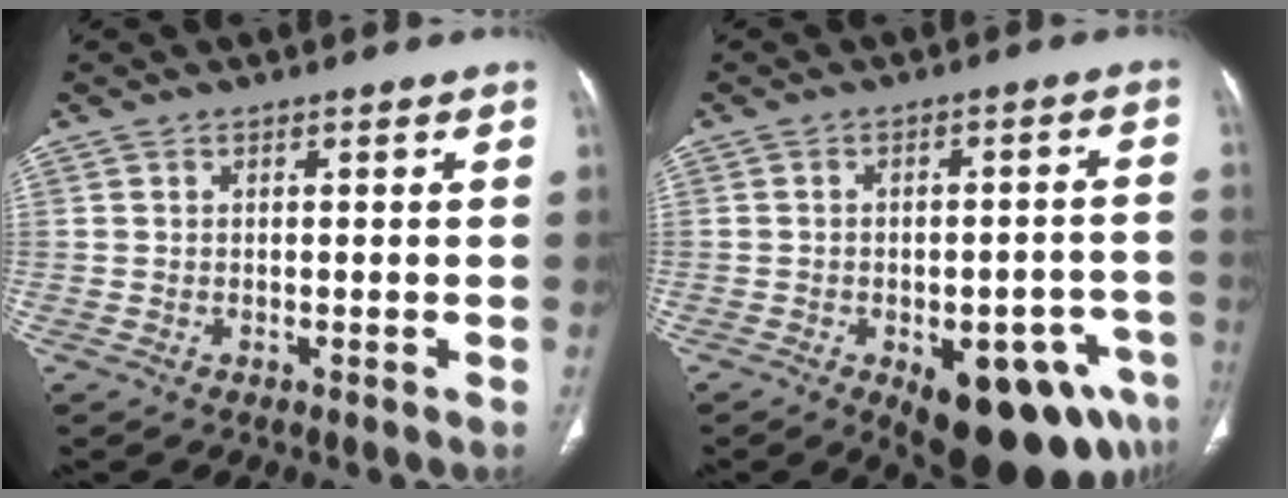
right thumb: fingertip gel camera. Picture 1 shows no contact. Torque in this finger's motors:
{"motor_torque": [2.34, 1.65, 1.38, -0.96, 0.41]}